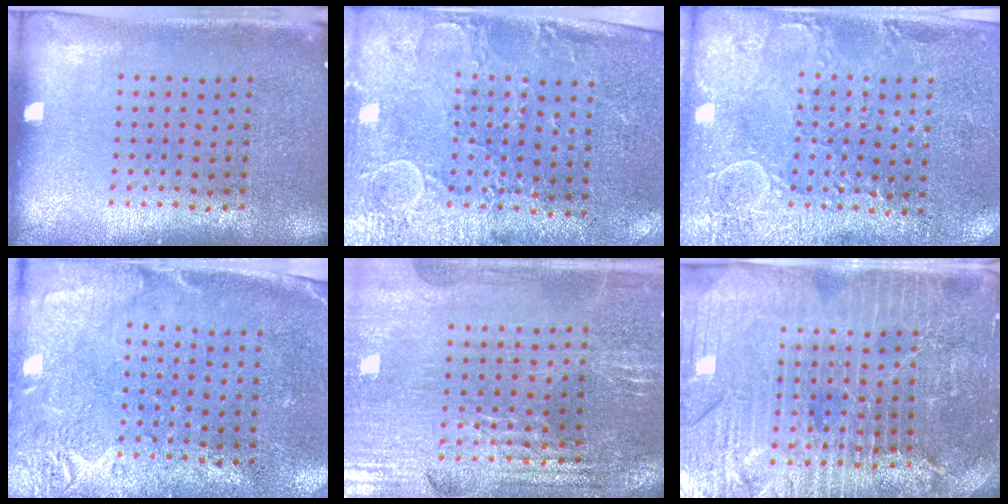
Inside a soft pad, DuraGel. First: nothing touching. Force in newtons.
{"total": 2.9, "press": 2.5, "slide": 1.5}
{"total": 2.8, "press": 2.7, "slide": 0.8}
{"total": 2.8, "press": 2.2, "slide": 1.7}
{"total": 2.9, "press": 2.9, "slide": 0.5}
{"total": 5.0, "press": 4.6, "slide": 1.9}